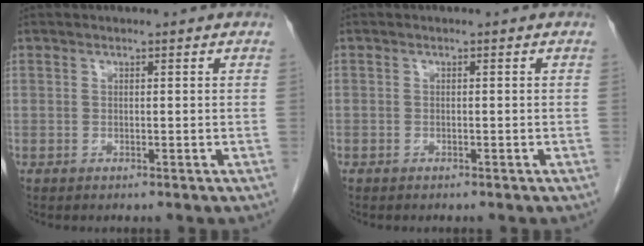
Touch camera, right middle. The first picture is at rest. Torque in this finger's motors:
{"motor_torque": [1.13, -1.01, -0.11, -0.21]}